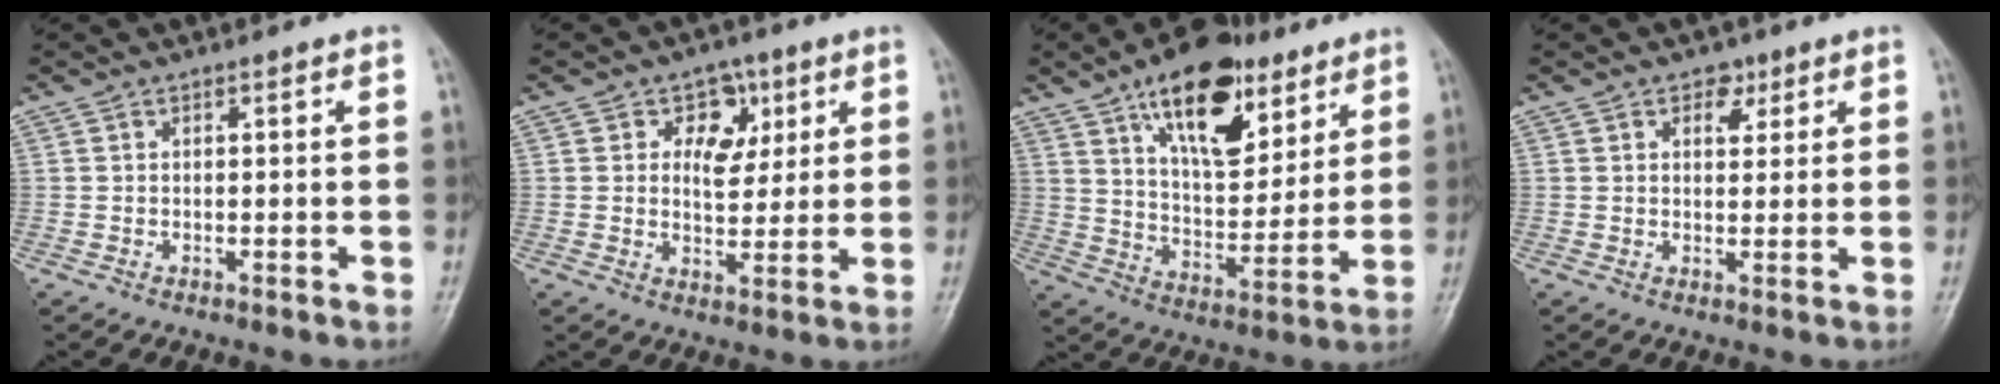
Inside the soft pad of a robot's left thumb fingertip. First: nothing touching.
{"total": 7.5, "force": [2.7, 5.7, 4.1], "torque": [-0.020, -0.006, 0.037]}
{"total": 19.6, "force": [10.9, 9.6, 13.2], "torque": [-0.158, -0.044, 0.180]}
{"total": 3.6, "force": [1.8, 2.5, 1.9], "torque": [-0.004, -0.005, 0.024]}